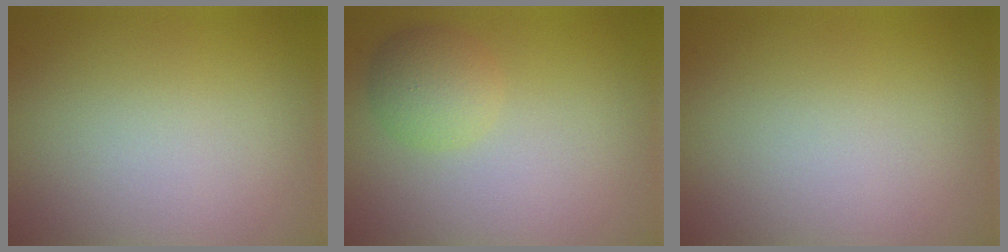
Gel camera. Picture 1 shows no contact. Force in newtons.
{"total": 2.8, "press": 2.8, "slide": 0.1}
{"total": 0.0}